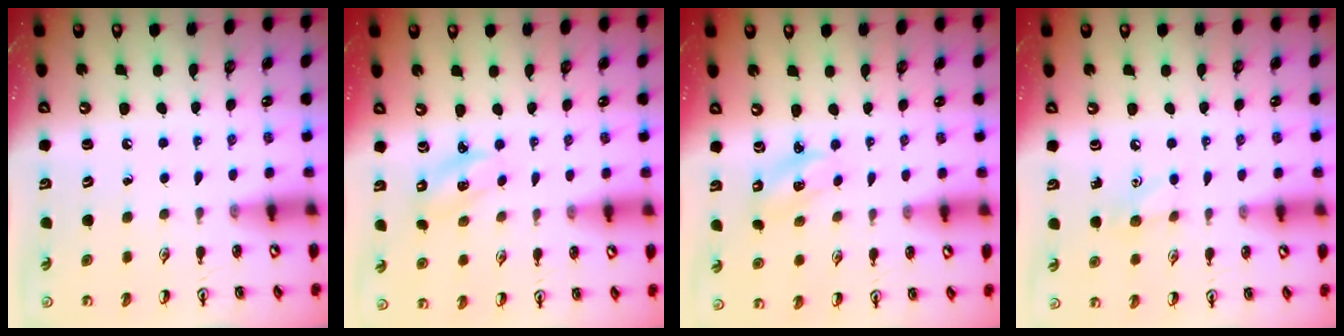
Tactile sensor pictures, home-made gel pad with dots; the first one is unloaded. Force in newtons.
{"total": 2.4, "press": 2.3, "slide": 0.5}
{"total": 2.2, "press": 2.1, "slide": 0.4}
{"total": 5.7, "press": 5.4, "slide": 1.8}